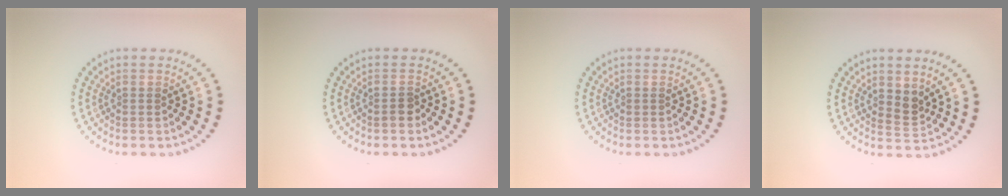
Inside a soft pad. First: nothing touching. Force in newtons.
{"total": 1.3, "press": 1.1, "slide": 0.6}
{"total": 0.0}
{"total": 1.6, "press": 1.4, "slide": 0.8}